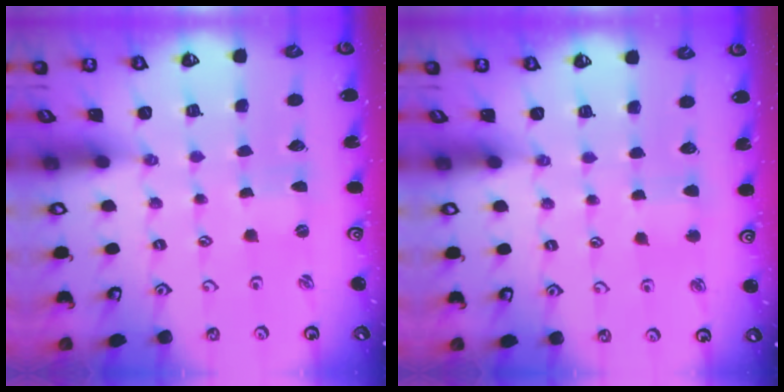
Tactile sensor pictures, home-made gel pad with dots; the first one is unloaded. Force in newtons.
{"total": 3.6, "press": 3.5, "slide": 0.4}